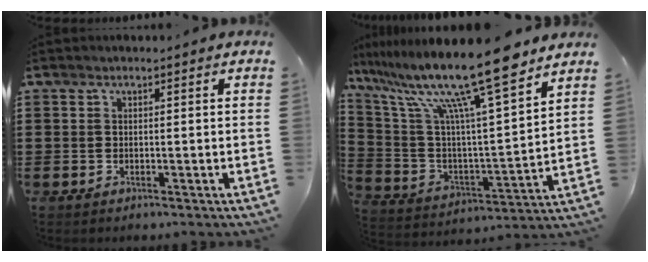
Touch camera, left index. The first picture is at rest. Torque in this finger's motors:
{"motor_torque": [2.01, 0.13, 1.05, 0.21]}